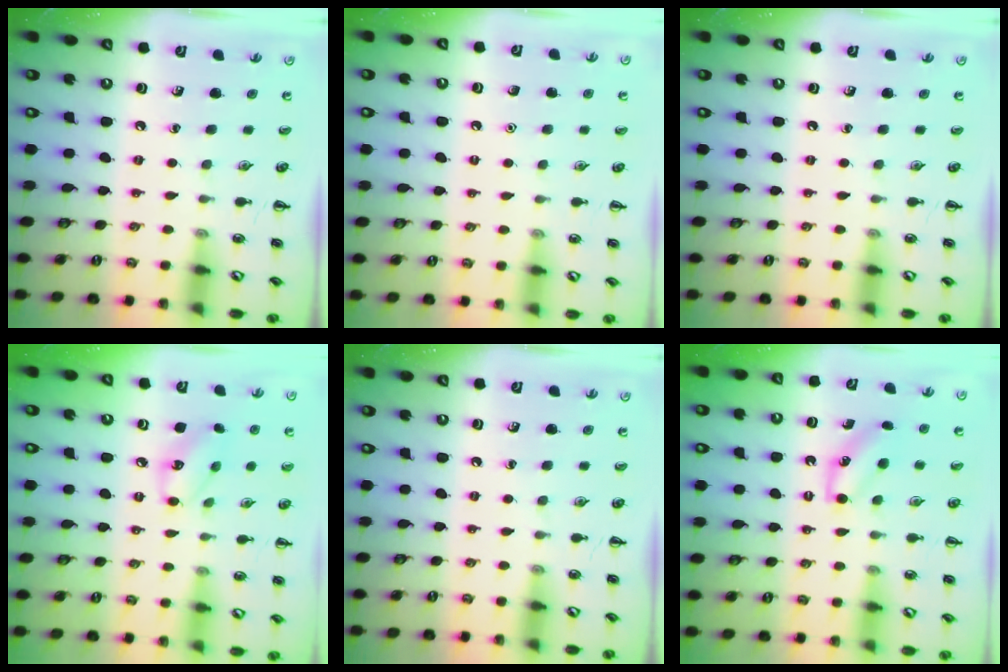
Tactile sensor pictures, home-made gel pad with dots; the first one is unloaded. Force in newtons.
{"total": 1.5, "press": 1.5, "slide": 0.2}
{"total": 0.0}
{"total": 7.9, "press": 7.9, "slide": 0.5}
{"total": 0.0}
{"total": 4.8, "press": 4.6, "slide": 1.4}